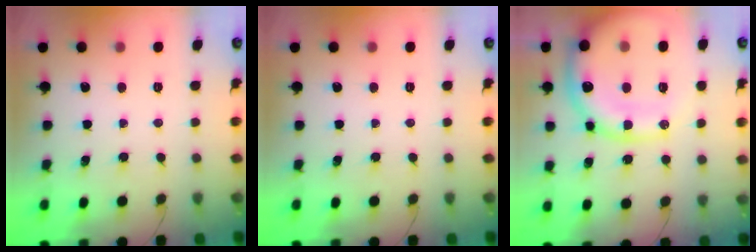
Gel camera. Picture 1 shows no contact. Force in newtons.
{"total": 0.0}
{"total": 23.3, "press": 22.8, "slide": 4.6}